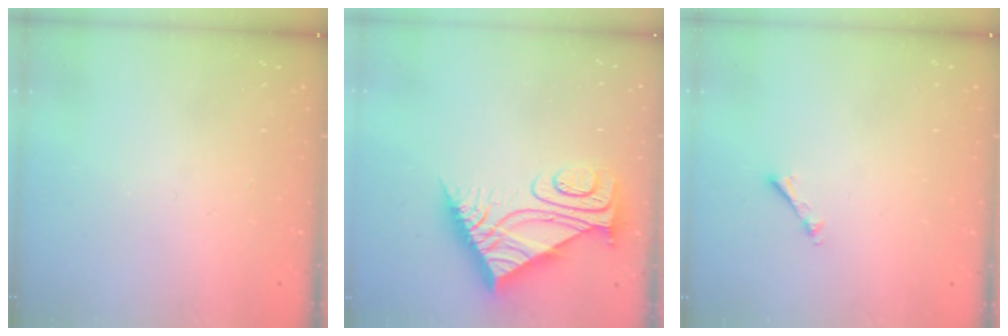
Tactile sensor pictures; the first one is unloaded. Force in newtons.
{"total": 10.2, "press": 10.2, "slide": 0.8}
{"total": 1.0, "press": 1.0, "slide": 0.2}